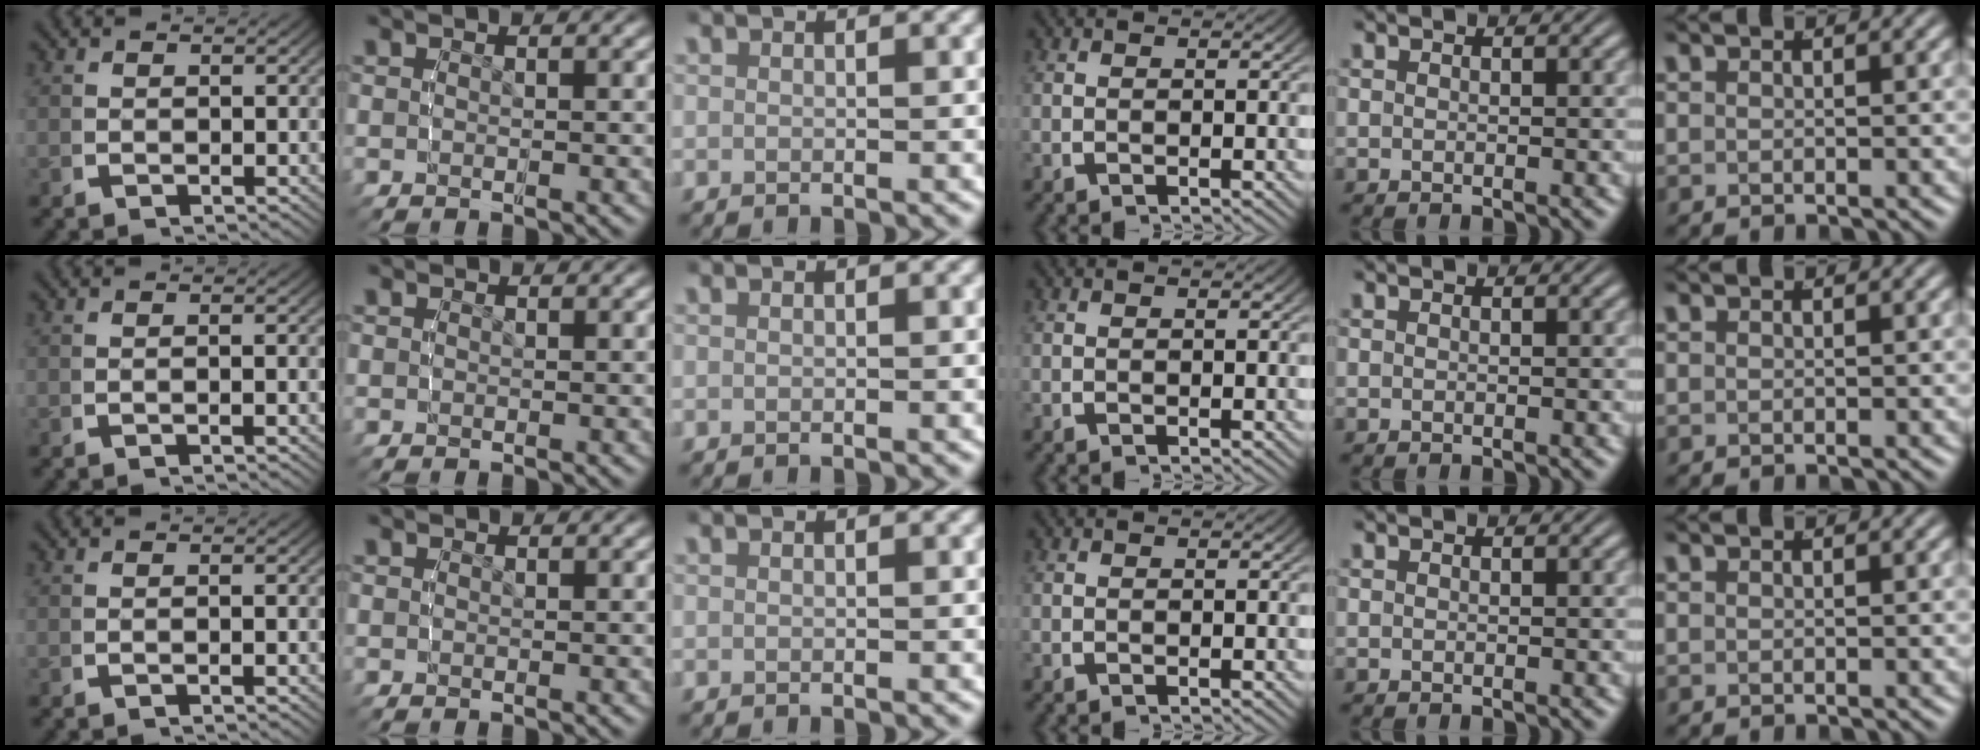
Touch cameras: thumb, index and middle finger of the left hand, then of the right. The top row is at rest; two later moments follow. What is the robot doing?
{"motion": "lift_and_place", "object": "toy banana"}